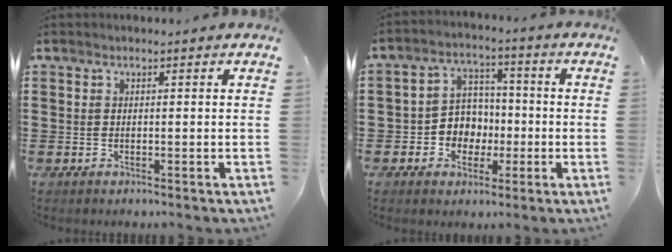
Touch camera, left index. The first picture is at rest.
{"total": 5.9, "force": [-1.3, 5.6, 1.5], "torque": [-0.048, 0.015, -0.024]}